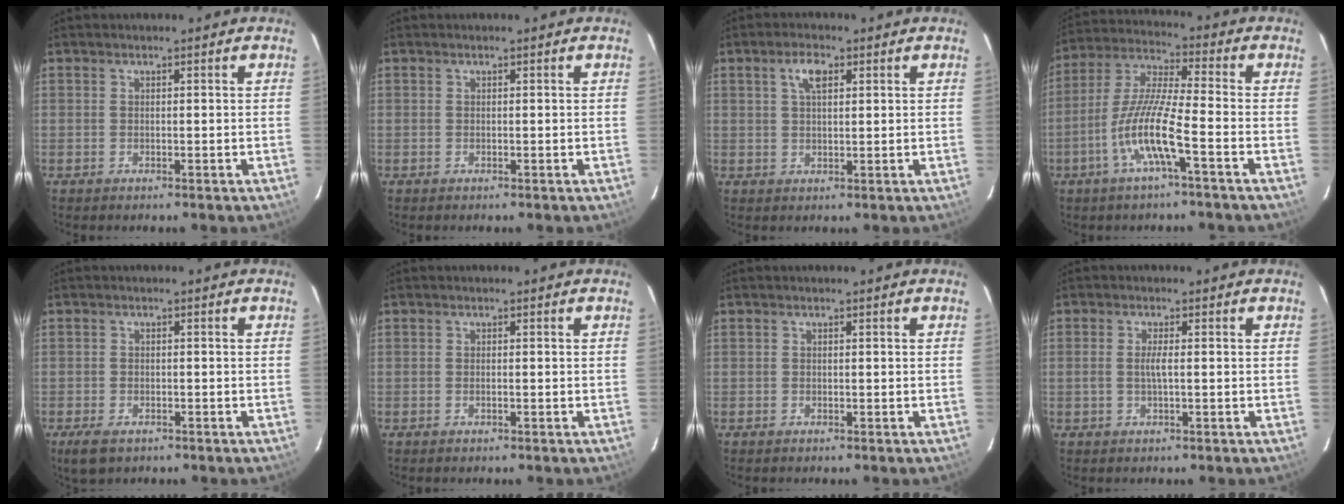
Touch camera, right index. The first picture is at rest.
{"total": 0.0}
{"total": 3.8, "force": [1.6, 1.7, 3.0], "torque": [-0.057, 0.009, 0.030]}
{"total": 10.7, "force": [-4.6, 0.4, 9.7], "torque": [-0.207, 0.002, -0.093]}
{"total": 4.3, "force": [-2.6, 2.3, 2.4], "torque": [-0.056, -0.012, -0.046]}
{"total": 0.6, "force": [-0.3, -0.1, 0.5], "torque": [-0.009, 0.003, -0.007]}
{"total": 0.0}
{"total": 2.0, "force": [-0.2, 0.1, 2.0], "torque": [-0.040, 0.000, -0.006]}